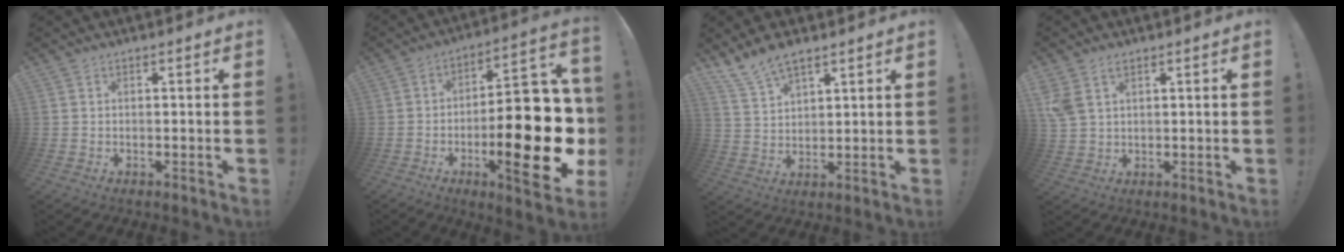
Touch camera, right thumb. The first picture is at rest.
{"total": 26.1, "force": [-6.5, 9.2, 23.5], "torque": [-0.328, 0.035, -0.091]}
{"total": 7.7, "force": [6.1, 2.8, 3.7], "torque": [-0.070, -0.031, 0.117]}
{"total": 5.0, "force": [2.8, 3.0, 2.9], "torque": [-0.049, -0.009, 0.056]}